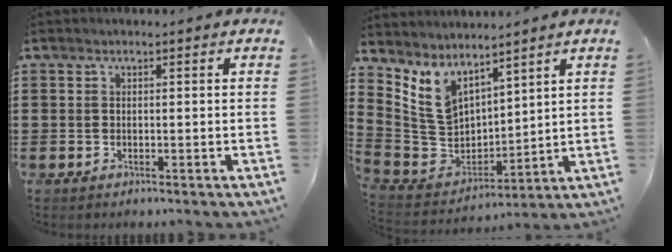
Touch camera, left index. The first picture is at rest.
{"total": 7.5, "force": [4.8, 4.7, 3.3], "torque": [-0.104, -0.031, 0.093]}